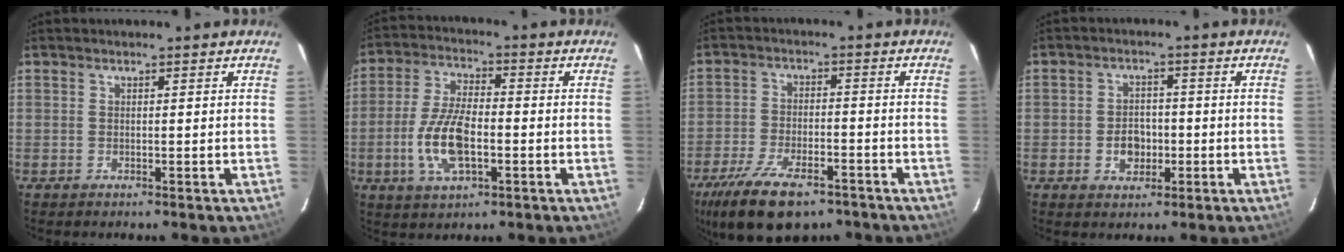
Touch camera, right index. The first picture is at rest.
{"total": 11.3, "force": [-3.0, 4.9, 9.8], "torque": [-0.204, 0.000, -0.055]}
{"total": 16.2, "force": [-11.0, 6.9, 9.7], "torque": [-0.215, -0.030, -0.183]}
{"total": 4.9, "force": [-1.4, 3.8, 2.9], "torque": [-0.053, 0.009, -0.017]}